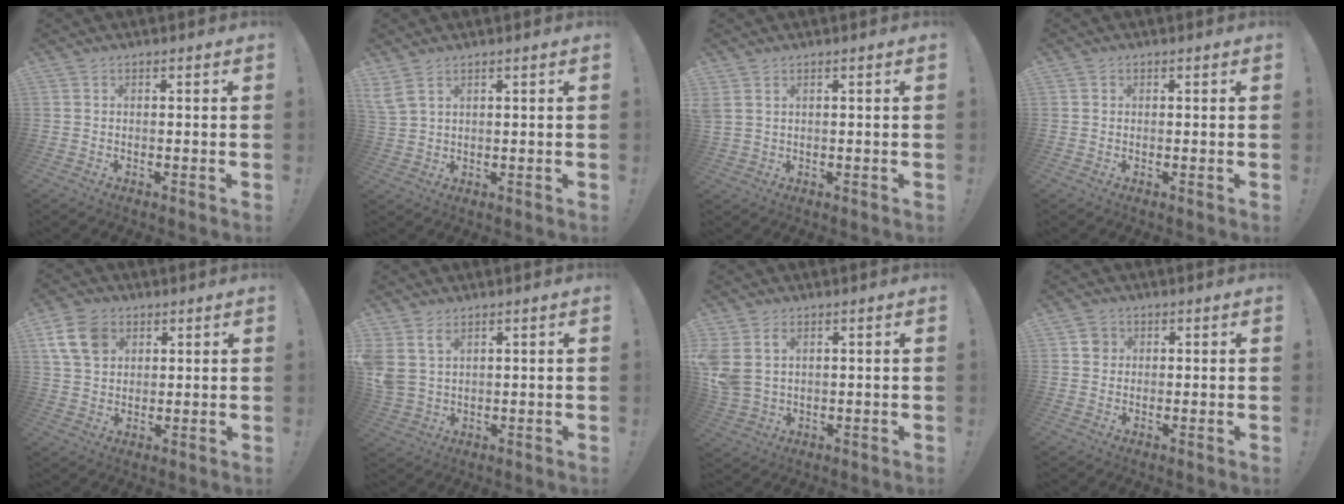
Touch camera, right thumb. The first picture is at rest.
{"total": 4.7, "force": [3.0, 1.7, 3.2], "torque": [-0.072, -0.010, 0.058]}
{"total": 2.3, "force": [1.1, 1.1, 1.6], "torque": [-0.035, 0.002, 0.023]}
{"total": 0.7, "force": [0.2, 0.7, -0.1], "torque": [0.007, -0.001, 0.004]}
{"total": 11.5, "force": [5.1, 8.4, 6.0], "torque": [-0.107, -0.011, 0.103]}
{"total": 6.2, "force": [3.5, 4.0, 3.3], "torque": [-0.064, -0.013, 0.068]}
{"total": 6.4, "force": [2.9, 4.4, 3.6], "torque": [-0.073, -0.013, 0.057]}
{"total": 3.4, "force": [0.9, 3.2, 0.8], "torque": [-0.008, 0.006, 0.016]}